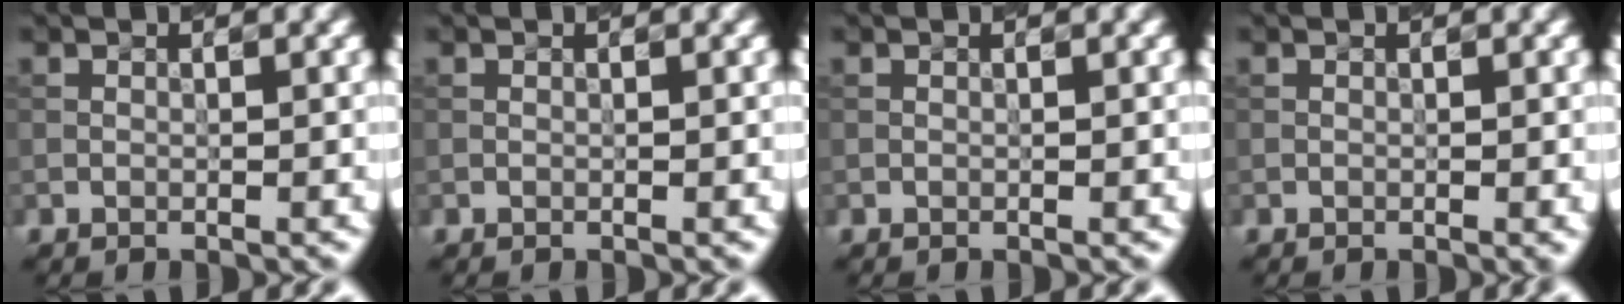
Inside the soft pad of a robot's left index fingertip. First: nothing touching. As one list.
[{"total": 0.0}, {"total": 0.0}, {"total": 0.5, "force": [-0.1, 0.1, 0.5], "torque": [-0.006, 0.000, -0.001]}]